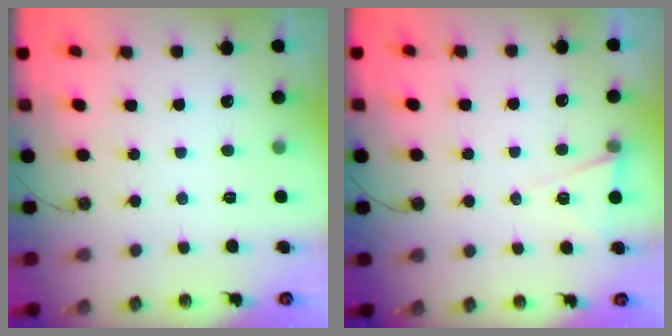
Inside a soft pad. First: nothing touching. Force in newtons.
{"total": 6.0, "press": 3.7, "slide": 4.7}